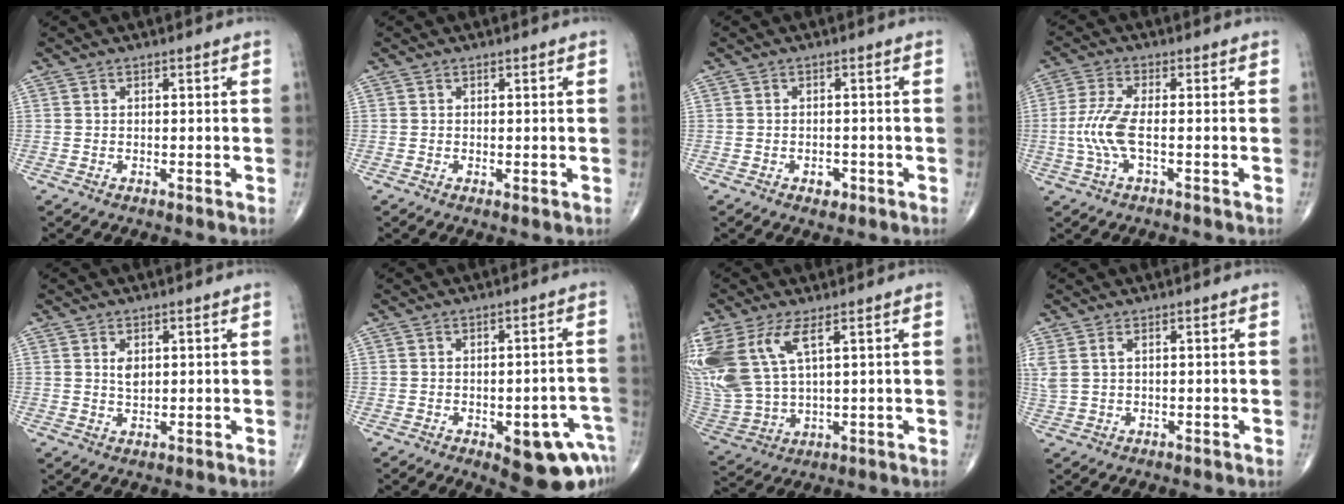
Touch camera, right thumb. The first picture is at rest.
{"total": 0.7, "force": [-0.1, 0.3, 0.6], "torque": [-0.014, -0.004, -0.002]}
{"total": 2.0, "force": [-1.0, 1.4, 1.1], "torque": [-0.010, 0.003, -0.010]}
{"total": 6.6, "force": [-1.1, 1.9, 6.3], "torque": [-0.162, 0.007, -0.028]}
{"total": 2.7, "force": [0.8, 1.6, 2.0], "torque": [-0.027, -0.007, 0.017]}
{"total": 12.3, "force": [-5.4, 5.4, 9.6], "torque": [-0.082, 0.029, -0.055]}
{"total": 17.2, "force": [6.8, 8.1, 13.6], "torque": [-0.335, -0.017, 0.148]}
{"total": 3.6, "force": [1.4, 1.6, 2.9], "torque": [-0.091, 0.011, 0.037]}